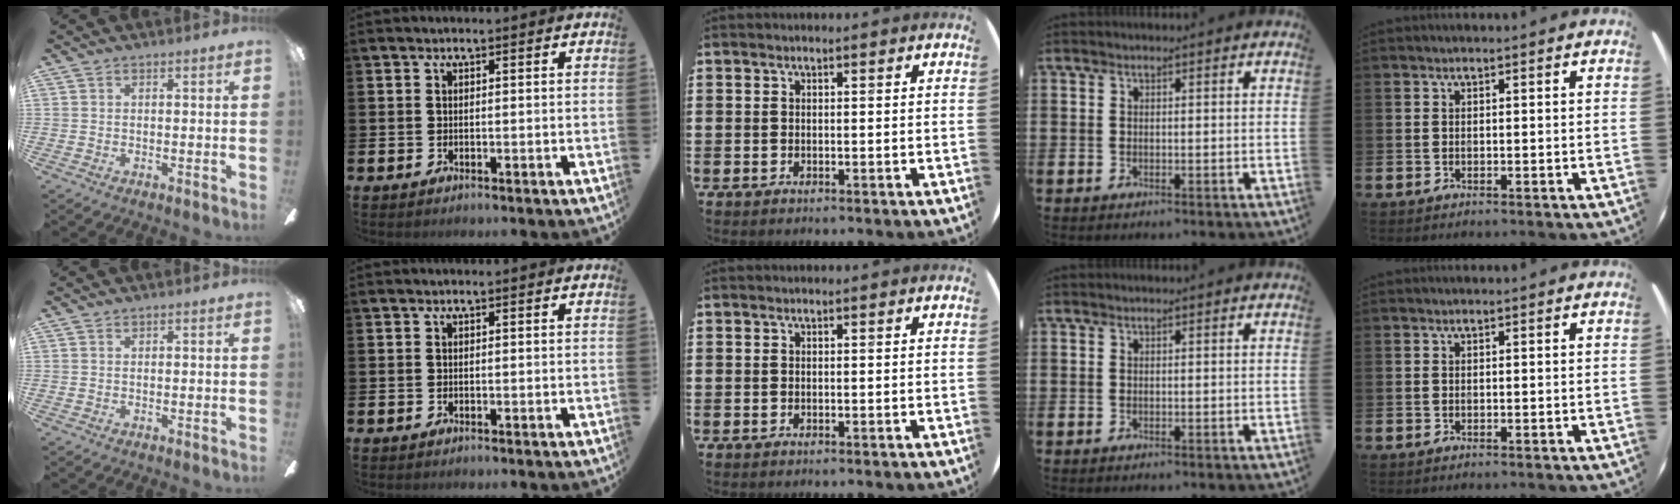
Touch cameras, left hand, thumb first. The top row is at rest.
{}